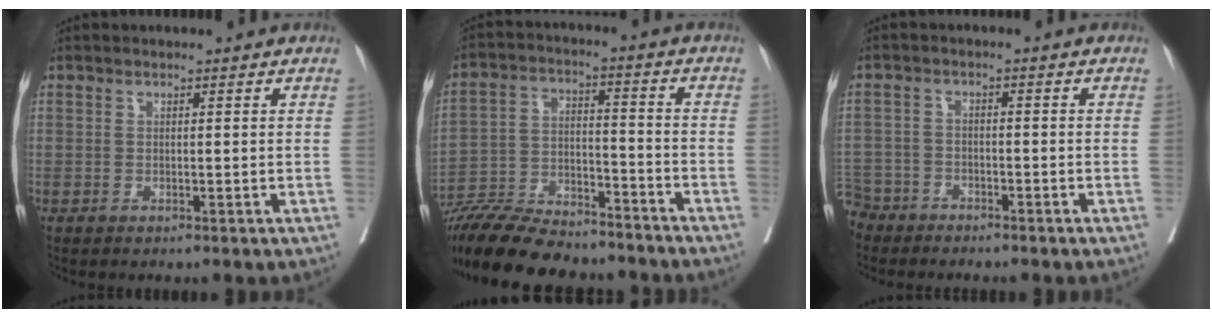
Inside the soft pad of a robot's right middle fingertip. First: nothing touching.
{"total": 19.7, "force": [-17.5, 3.8, 8.0], "torque": [-0.165, -0.018, -0.289]}
{"total": 6.0, "force": [-5.2, 2.9, -0.3], "torque": [0.006, -0.004, -0.103]}